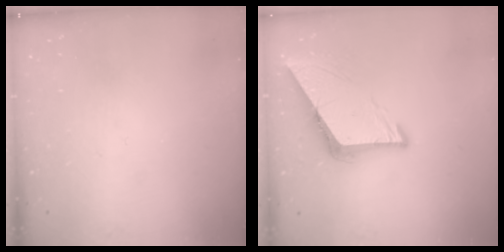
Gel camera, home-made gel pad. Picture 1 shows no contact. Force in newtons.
{"total": 8.1, "press": 8.0, "slide": 1.1}